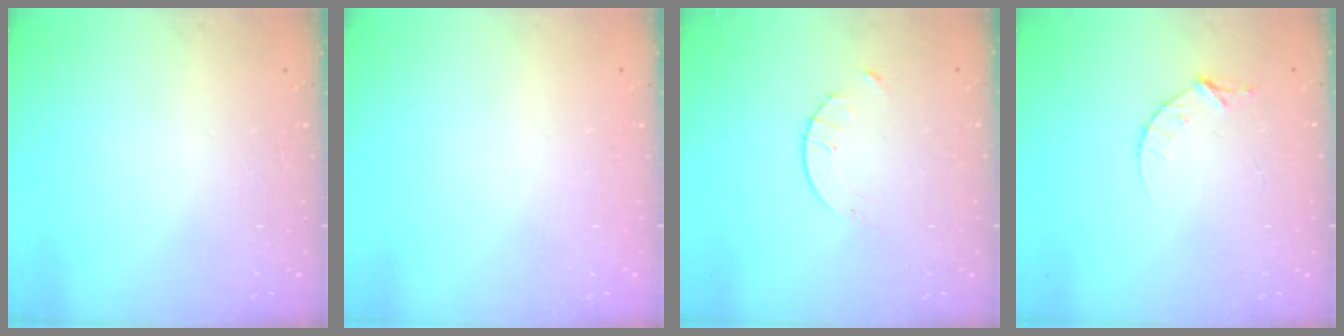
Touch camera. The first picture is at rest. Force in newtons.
{"total": 0.0}
{"total": 2.1, "press": 2.1, "slide": 0.3}
{"total": 4.3, "press": 4.3, "slide": 0.5}